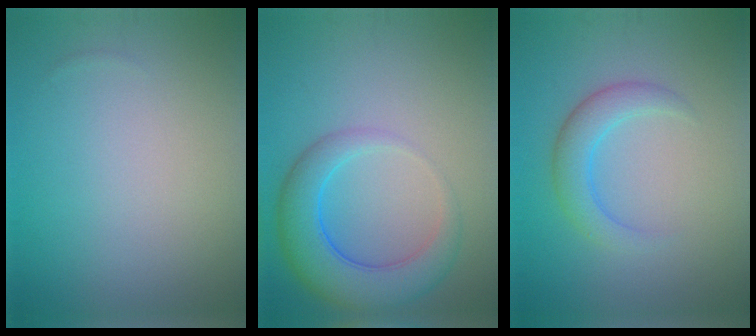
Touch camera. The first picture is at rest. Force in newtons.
{"total": 6.2, "press": 6.2, "slide": 0.4}
{"total": 3.0, "press": 3.0, "slide": 0.1}